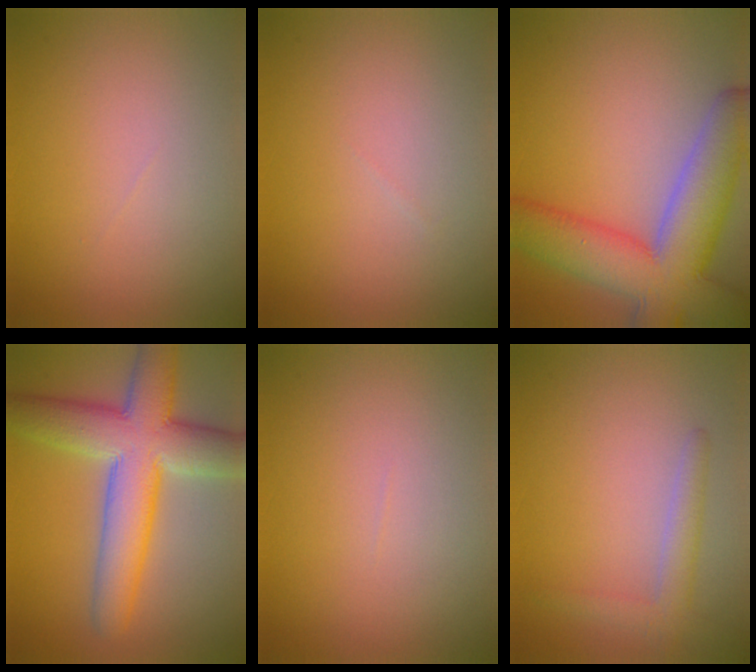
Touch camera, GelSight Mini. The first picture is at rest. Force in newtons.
{"total": 0.0}
{"total": 10.7, "press": 10.7, "slide": 0.7}
{"total": 9.6, "press": 9.6, "slide": 0.6}
{"total": 0.0}
{"total": 2.2, "press": 2.1, "slide": 0.2}